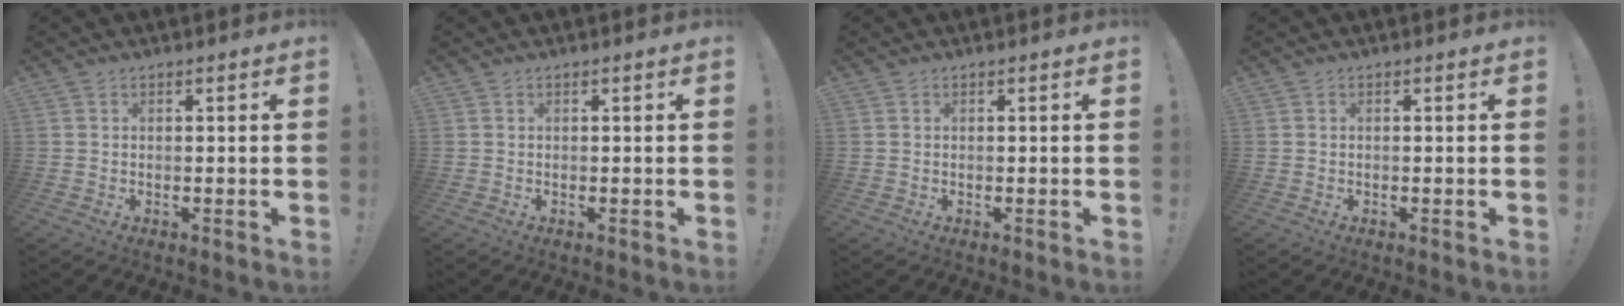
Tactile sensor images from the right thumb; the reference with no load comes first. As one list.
[{"total": 0.0}, {"total": 0.0}, {"total": 0.0}]